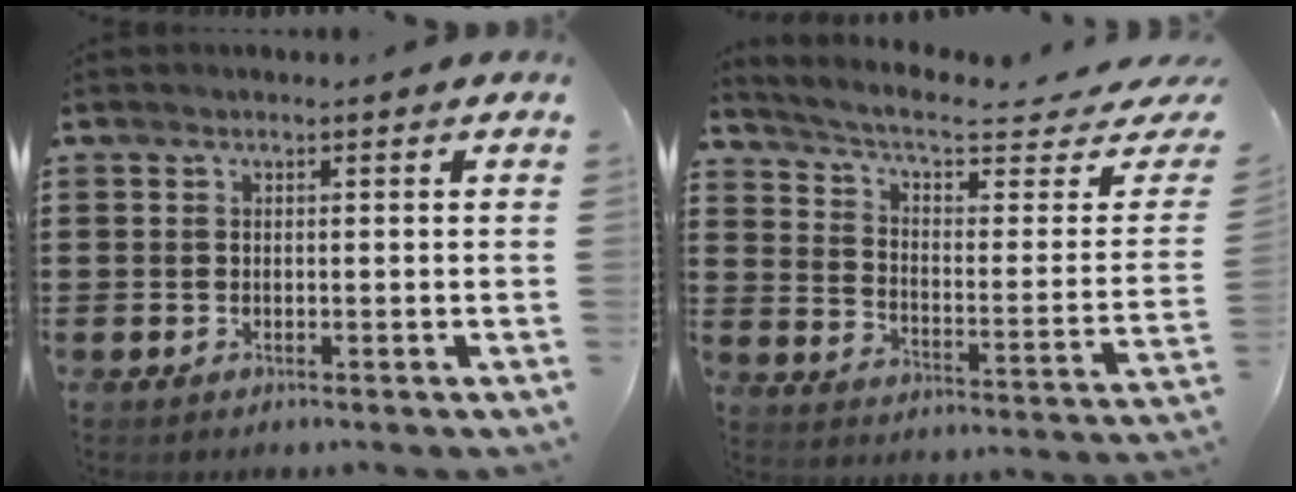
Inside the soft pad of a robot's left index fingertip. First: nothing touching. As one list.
[{"total": 5.9, "force": [4.4, 1.0, 3.8], "torque": [-0.095, -0.038, 0.071]}]